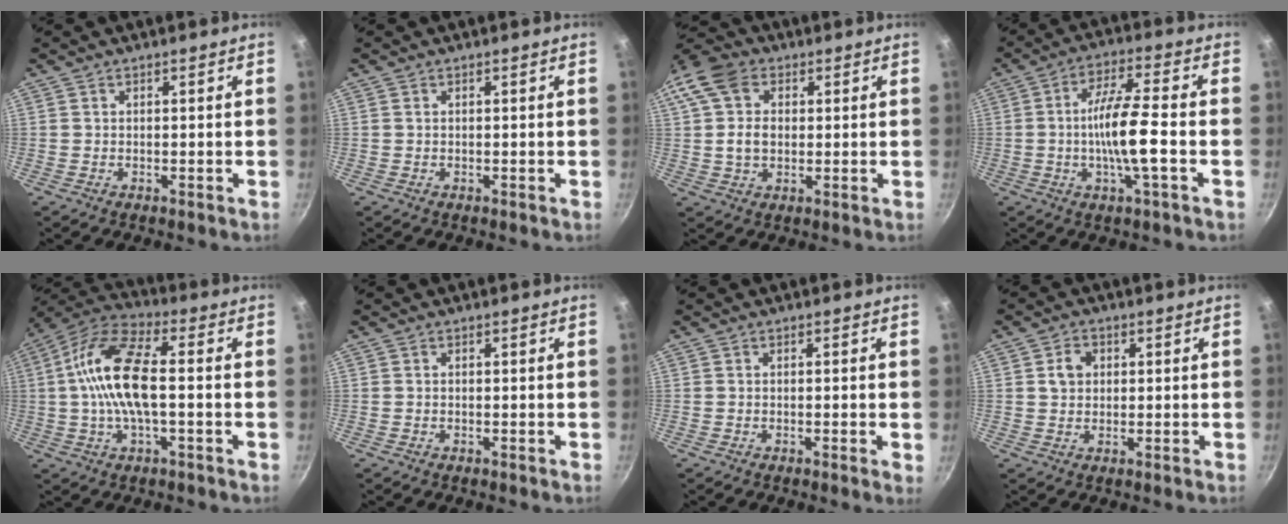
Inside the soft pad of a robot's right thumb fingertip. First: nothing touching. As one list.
[{"total": 0.0}, {"total": 12.8, "force": [2.3, 9.7, 8.0], "torque": [-0.155, 0.022, 0.031]}, {"total": 10.8, "force": [-1.9, 1.6, 10.5], "torque": [-0.191, 0.021, -0.041]}, {"total": 14.8, "force": [-0.1, 6.0, 13.6], "torque": [-0.253, 0.034, -0.018]}, {"total": 0.0}, {"total": 1.4, "force": [-0.2, 0.2, 1.4], "torque": [-0.023, -0.001, -0.007]}, {"total": 3.7, "force": [0.8, 3.0, 1.9], "torque": [-0.019, 0.003, 0.012]}]